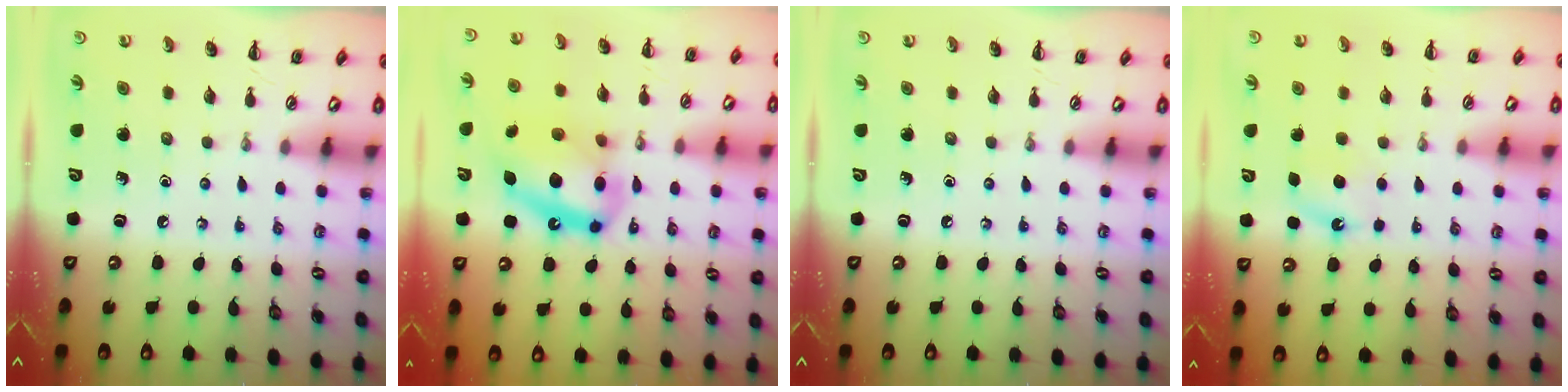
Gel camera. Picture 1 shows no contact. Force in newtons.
{"total": 16.1, "press": 15.6, "slide": 3.8}
{"total": 0.0}
{"total": 4.8, "press": 4.5, "slide": 1.6}